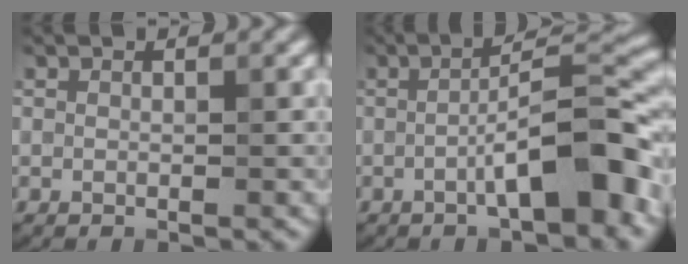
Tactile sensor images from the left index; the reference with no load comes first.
{"total": 7.8, "force": [-2.6, 1.8, 7.1], "torque": [-0.102, 0.020, -0.044]}